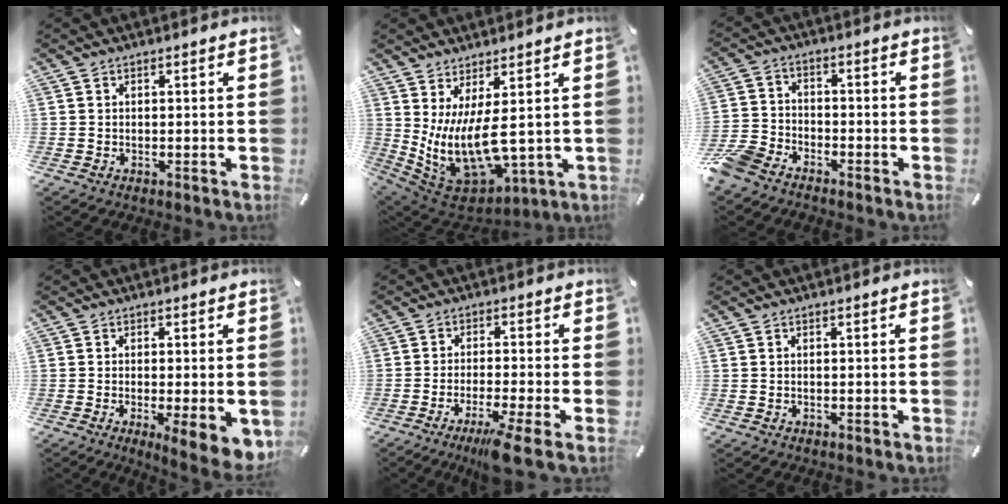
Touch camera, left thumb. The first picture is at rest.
{"total": 11.8, "force": [2.1, 5.9, 10.1], "torque": [-0.216, -0.059, 0.044]}
{"total": 7.4, "force": [-6.2, 3.4, 2.2], "torque": [-0.059, 0.026, -0.126]}
{"total": 7.7, "force": [-2.1, 1.2, 7.4], "torque": [-0.106, -0.010, -0.024]}
{"total": 7.1, "force": [-4.3, 0.1, 5.7], "torque": [-0.101, -0.004, -0.075]}
{"total": 0.0}